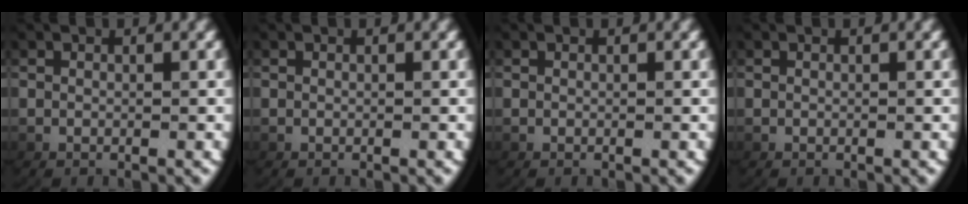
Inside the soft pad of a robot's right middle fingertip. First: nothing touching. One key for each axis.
{"total": 0.0}
{"total": 0.0}
{"total": 0.0}